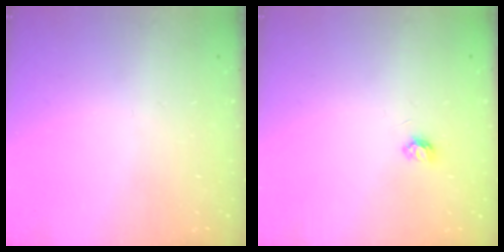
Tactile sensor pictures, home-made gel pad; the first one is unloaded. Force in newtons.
{"total": 3.5, "press": 3.5, "slide": 0.5}